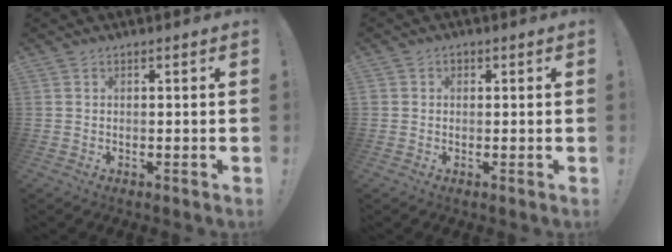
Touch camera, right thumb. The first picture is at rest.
{"total": 1.4, "force": [0.0, 1.4, 0.4], "torque": [-0.013, 0.008, 0.001]}